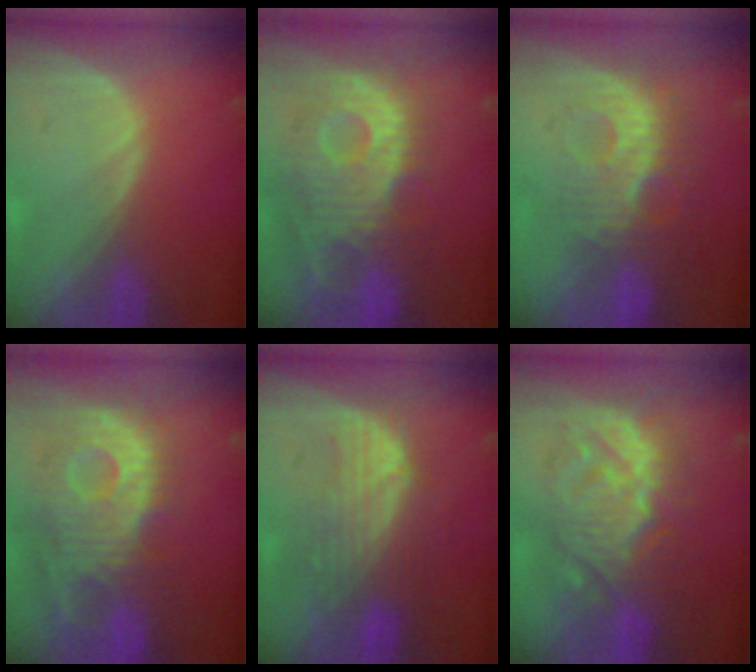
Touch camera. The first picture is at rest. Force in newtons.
{"total": 12.2, "press": 10.8, "slide": 5.6}
{"total": 9.3, "press": 8.4, "slide": 4.0}
{"total": 12.2, "press": 10.8, "slide": 5.6}
{"total": 7.5, "press": 7.5, "slide": 0.3}
{"total": 10.3, "press": 10.3, "slide": 0.6}